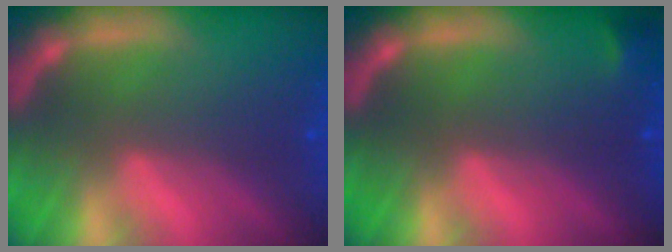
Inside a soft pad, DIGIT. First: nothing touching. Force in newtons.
{"total": 0.9}